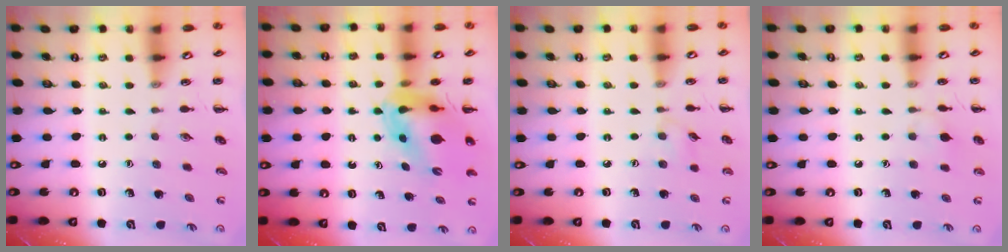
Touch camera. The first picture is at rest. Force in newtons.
{"total": 7.8, "press": 7.4, "slide": 2.4}
{"total": 3.7, "press": 3.4, "slide": 1.4}
{"total": 5.9, "press": 5.7, "slide": 1.8}